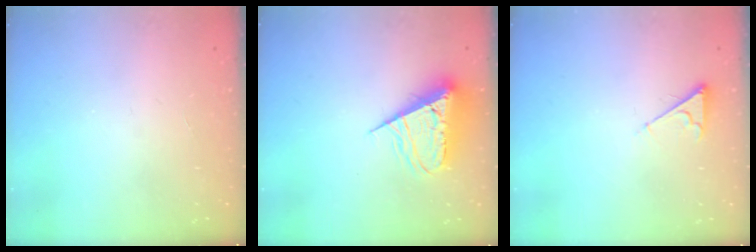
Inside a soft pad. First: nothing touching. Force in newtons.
{"total": 9.9, "press": 9.8, "slide": 0.7}
{"total": 3.9, "press": 3.9, "slide": 0.6}